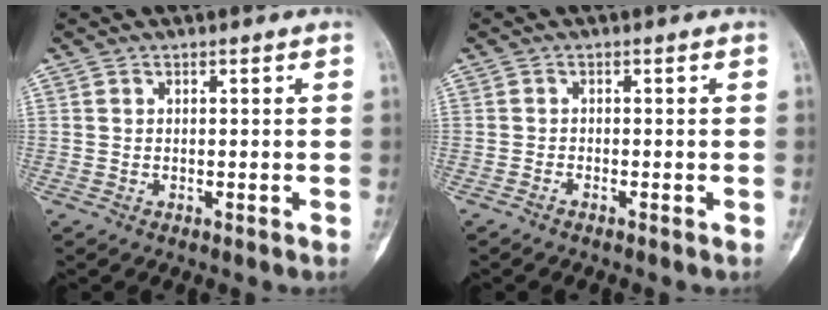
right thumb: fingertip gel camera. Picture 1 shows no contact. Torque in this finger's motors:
{"motor_torque": [-0.61, -0.47, -0.25, 0.09, -0.08]}